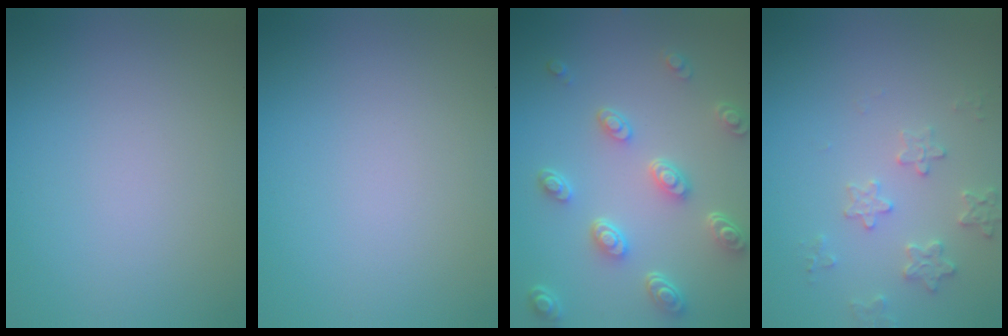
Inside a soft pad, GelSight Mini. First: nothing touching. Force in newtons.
{"total": 0.0}
{"total": 5.0, "press": 3.7, "slide": 3.3}
{"total": 2.5, "press": 2.4, "slide": 0.6}